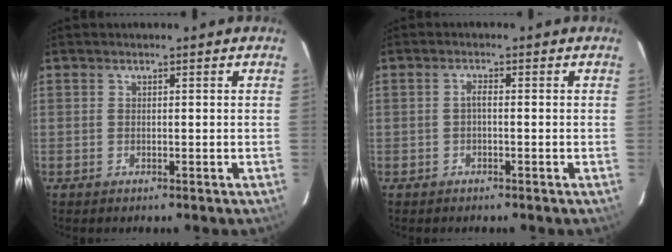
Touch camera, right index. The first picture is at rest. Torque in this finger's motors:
{"motor_torque": [0.26, -0.07, 0.18, 0.05]}